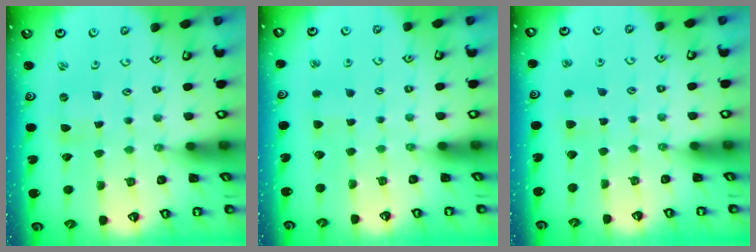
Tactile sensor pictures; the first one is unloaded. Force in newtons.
{"total": 2.9, "press": 2.8, "slide": 0.4}
{"total": 3.5, "press": 3.5, "slide": 0.5}